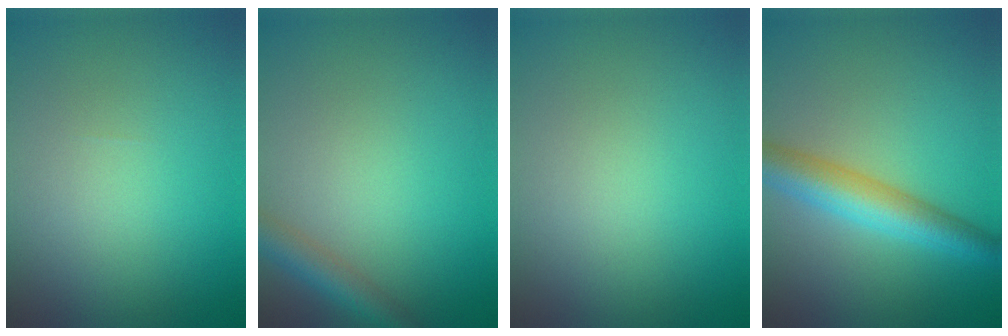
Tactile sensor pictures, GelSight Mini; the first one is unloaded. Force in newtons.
{"total": 2.8, "press": 2.8, "slide": 0.1}
{"total": 0.0}
{"total": 5.2, "press": 5.2, "slide": 0.2}